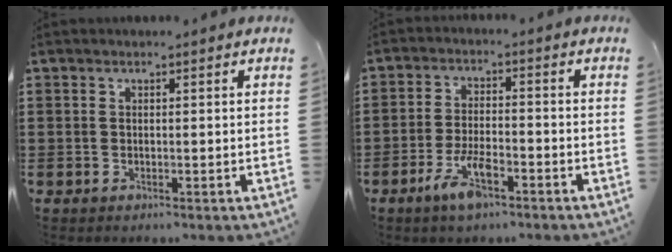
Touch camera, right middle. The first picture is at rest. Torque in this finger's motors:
{"motor_torque": [2.14, 0.00, 0.30, 0.10]}